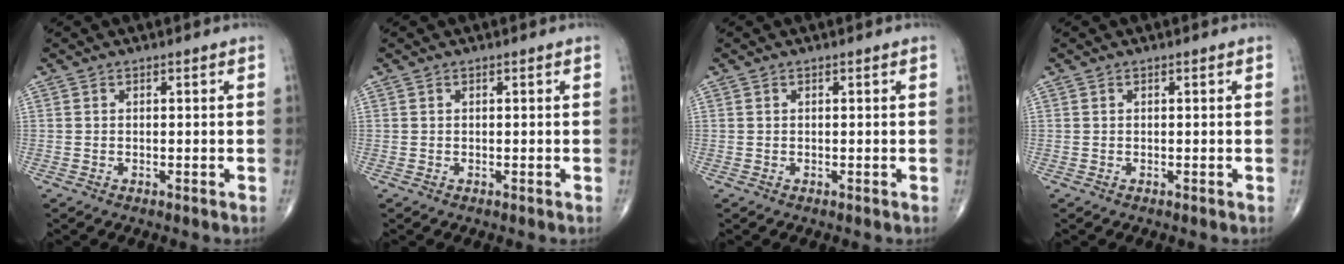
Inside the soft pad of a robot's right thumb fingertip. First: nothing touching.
{"total": 0.0}
{"total": 0.0}
{"total": 0.0}